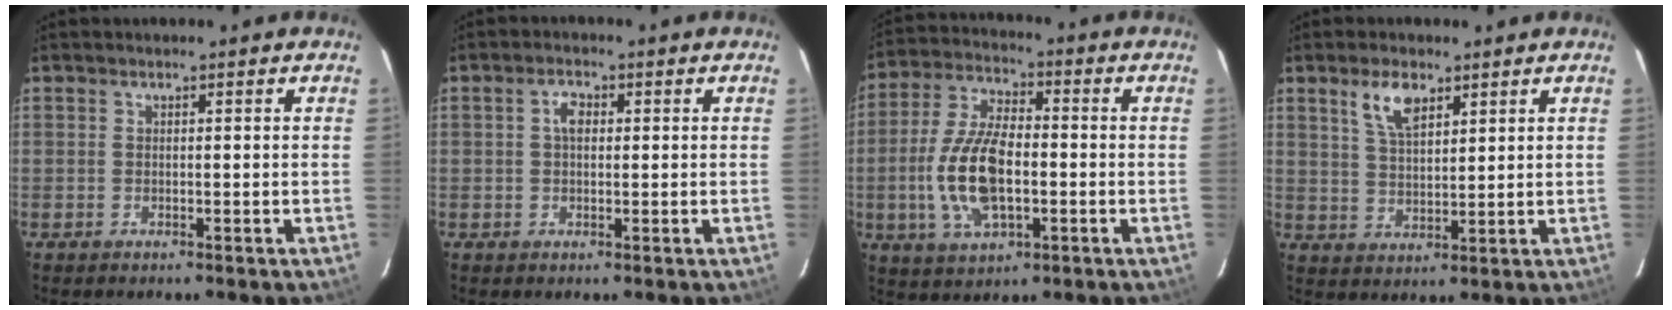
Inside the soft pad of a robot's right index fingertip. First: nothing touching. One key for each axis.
{"total": 2.6, "fx": 0.4, "fy": 1.6, "fz": 2.0, "tx": -0.036, "ty": 0.009, "tz": 0.007}
{"total": 14.1, "fx": -2.5, "fy": 6.6, "fz": 12.2, "tx": -0.257, "ty": 0.002, "tz": -0.044}
{"total": 6.3, "fx": 3.7, "fy": 2.8, "fz": 4.2, "tx": -0.079, "ty": 0.006, "tz": 0.073}